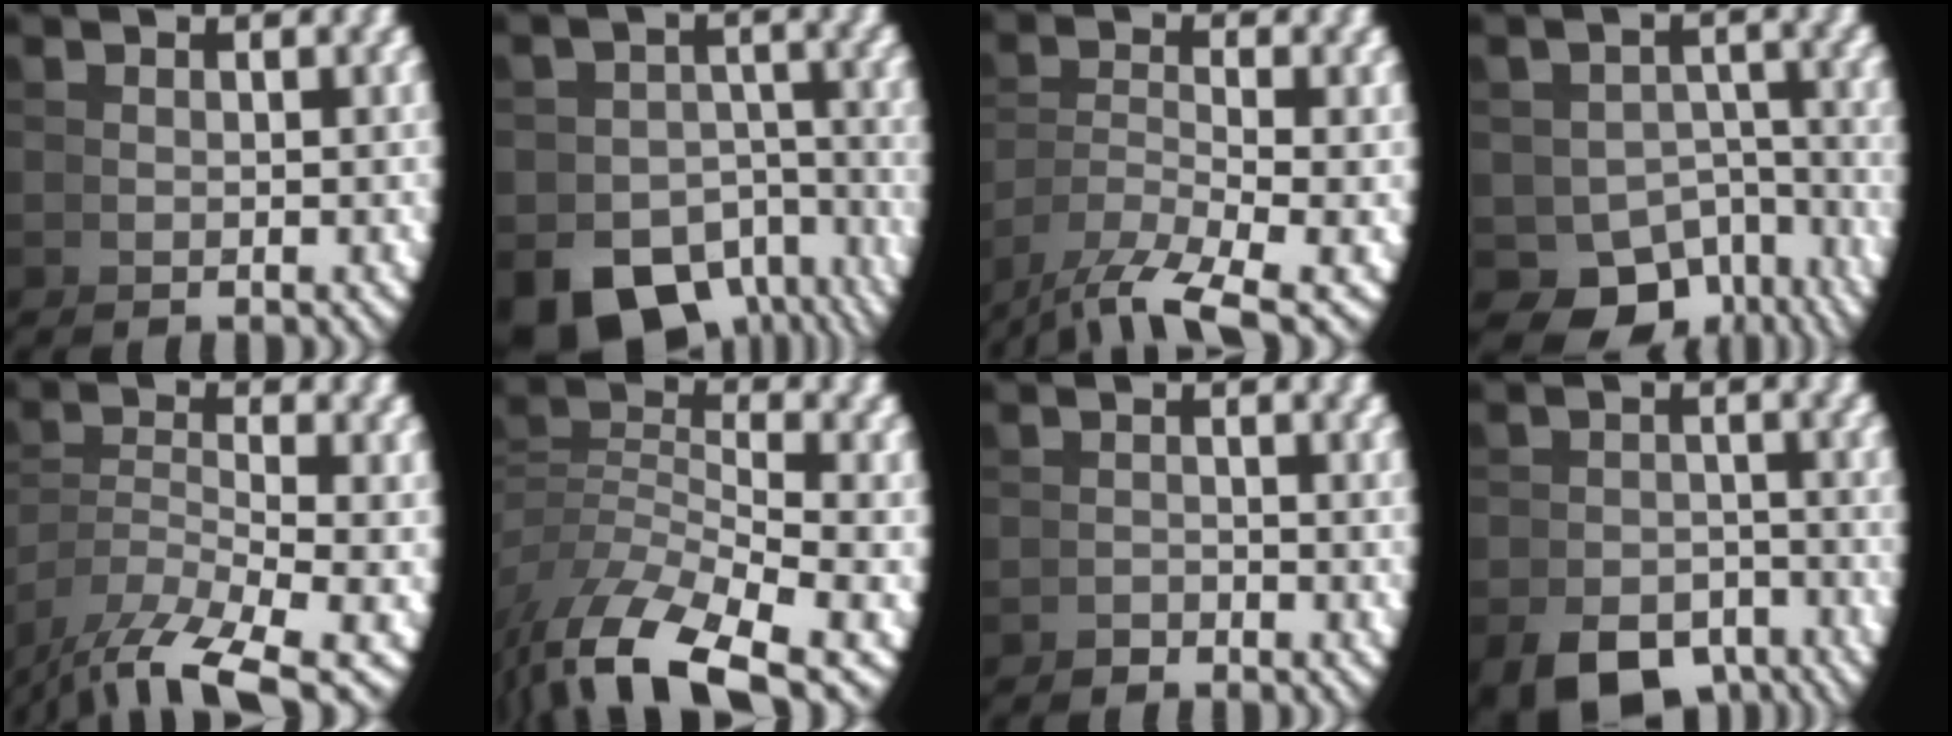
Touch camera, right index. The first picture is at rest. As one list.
[{"total": 10.8, "force": [-6.5, 7.1, 4.9], "torque": [-0.083, -0.048, -0.092]}, {"total": 5.2, "force": [-2.6, 2.7, 3.7], "torque": [-0.078, -0.023, -0.030]}, {"total": 12.1, "force": [-6.9, 8.6, 4.9], "torque": [-0.092, -0.066, -0.093]}, {"total": 5.9, "force": [-3.1, 3.1, 3.9], "torque": [-0.081, -0.029, -0.034]}, {"total": 6.4, "force": [-2.8, 2.9, 5.0], "torque": [-0.102, -0.027, -0.027]}, {"total": 1.9, "force": [-1.5, -0.8, -0.7], "torque": [0.027, -0.001, -0.029]}, {"total": 5.7, "force": [-4.9, 2.5, 1.6], "torque": [0.007, -0.018, -0.077]}]